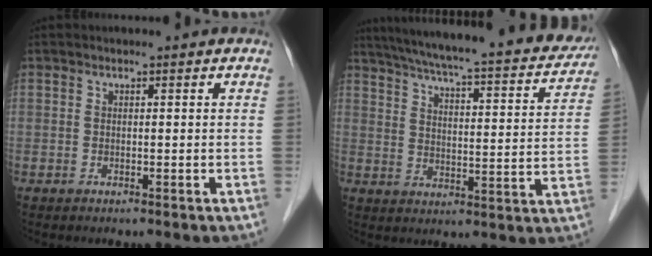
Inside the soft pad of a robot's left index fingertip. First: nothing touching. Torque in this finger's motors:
{"motor_torque": [-0.23, -0.51, 0.55, 0.13]}